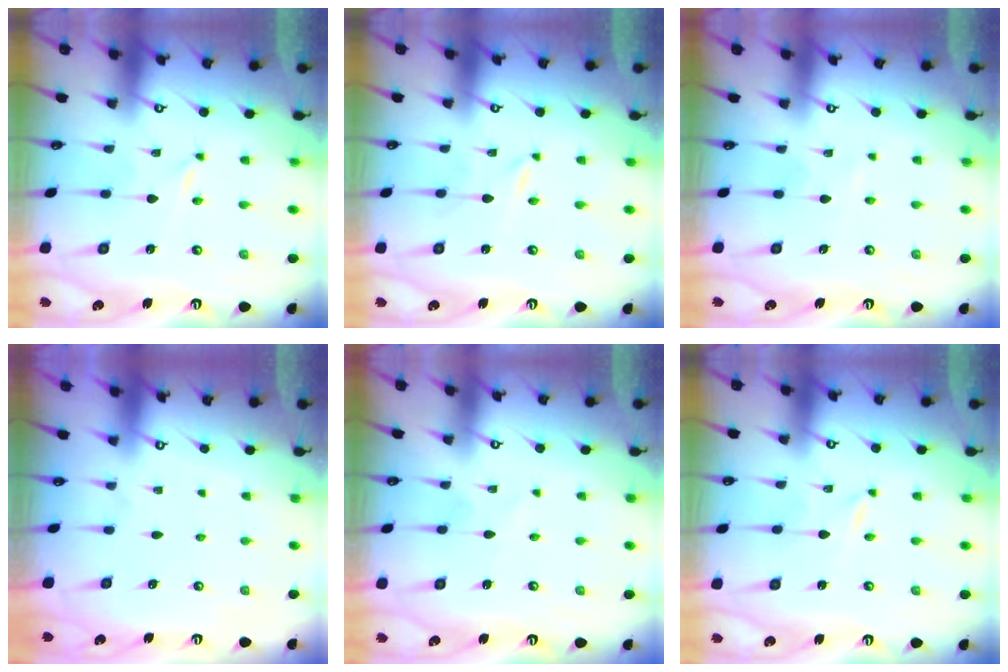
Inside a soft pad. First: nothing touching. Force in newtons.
{"total": 0.0}
{"total": 1.4, "press": 1.3, "slide": 0.1}
{"total": 0.0}
{"total": 2.3, "press": 2.2, "slide": 0.3}
{"total": 0.0}